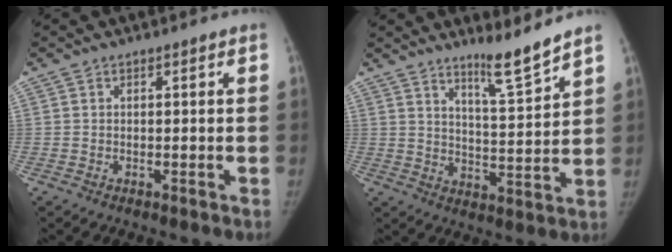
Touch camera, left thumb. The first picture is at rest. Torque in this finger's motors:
{"motor_torque": [-0.04, -0.06, 0.65, -0.57, 0.00]}